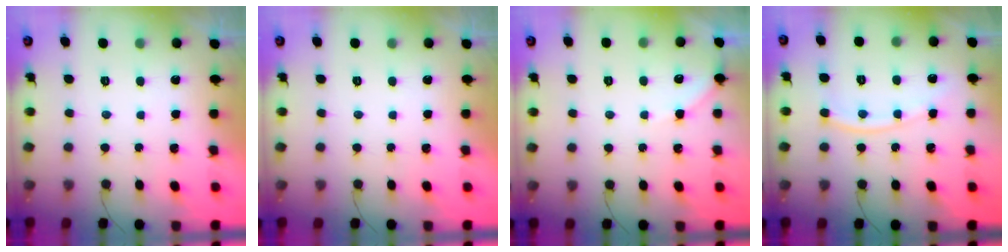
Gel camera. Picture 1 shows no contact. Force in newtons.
{"total": 0.0}
{"total": 3.6, "press": 3.5, "slide": 0.5}
{"total": 9.9, "press": 9.8, "slide": 1.1}